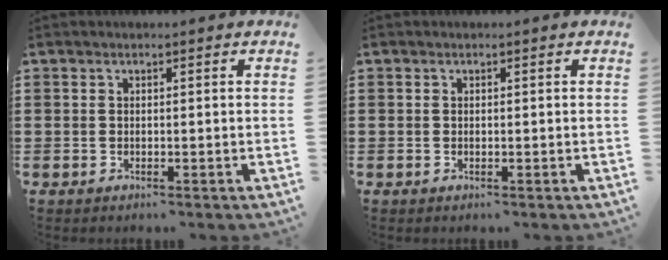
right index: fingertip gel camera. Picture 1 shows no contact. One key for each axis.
{"total": 0.0}